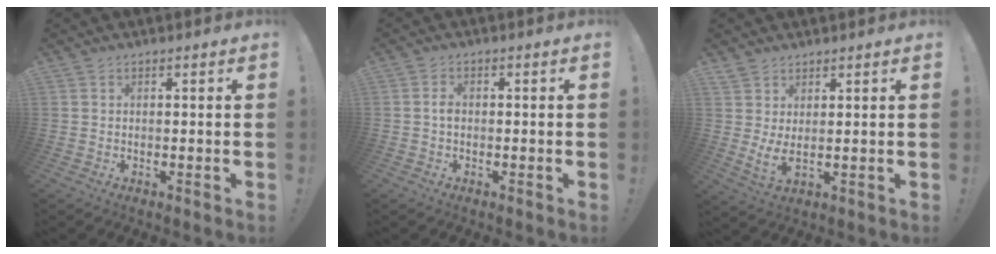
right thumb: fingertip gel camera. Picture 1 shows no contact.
{"total": 2.3, "force": [-0.8, 1.8, 1.2], "torque": [-0.013, 0.005, -0.017]}
{"total": 4.6, "force": [2.4, 1.5, 3.7], "torque": [-0.067, -0.026, 0.044]}